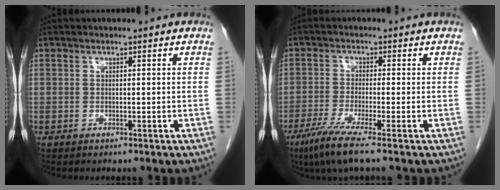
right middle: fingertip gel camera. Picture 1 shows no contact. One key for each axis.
{"total": 6.1, "fx": -4.0, "fy": -0.5, "fz": 4.5, "tx": -0.091, "ty": -0.020, "tz": -0.079}